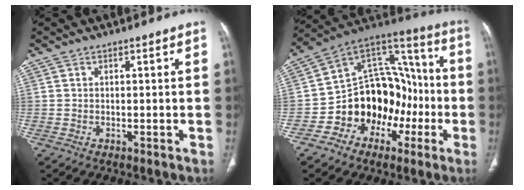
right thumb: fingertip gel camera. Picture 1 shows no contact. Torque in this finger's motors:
{"motor_torque": [1.90, 2.07, 1.04, -0.78, 0.26]}